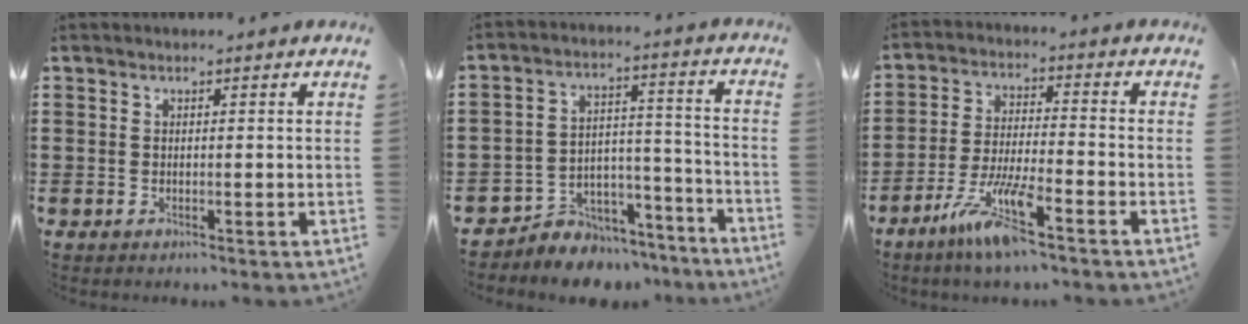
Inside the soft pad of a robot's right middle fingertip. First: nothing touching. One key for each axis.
{"total": 6.0, "fx": -5.4, "fy": 2.6, "fz": 0.2, "tx": -0.004, "ty": 0.021, "tz": -0.108}
{"total": 8.6, "fx": -5.8, "fy": 0.9, "fz": 6.2, "tx": -0.130, "ty": -0.007, "tz": -0.110}